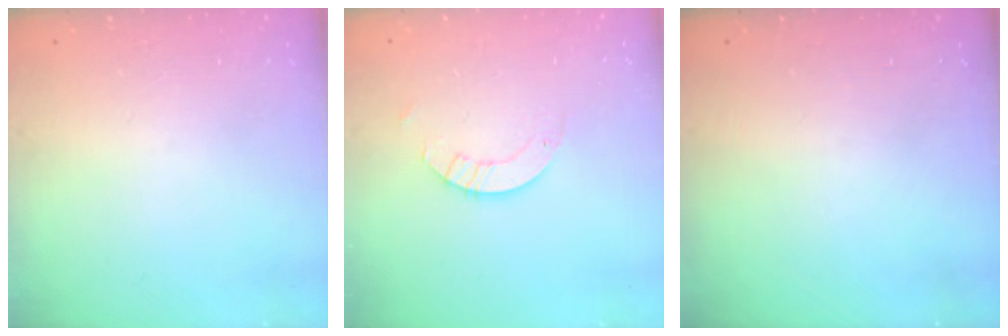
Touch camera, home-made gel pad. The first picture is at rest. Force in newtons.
{"total": 2.6, "press": 2.6, "slide": 0.2}
{"total": 0.0}